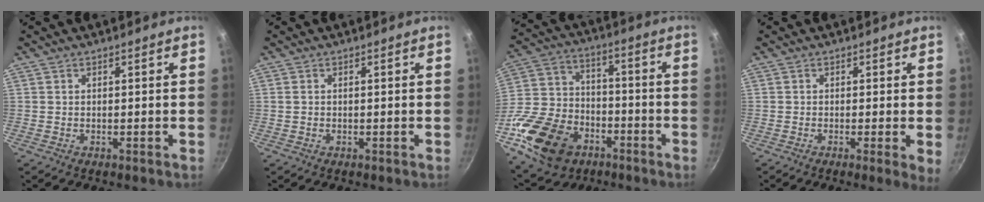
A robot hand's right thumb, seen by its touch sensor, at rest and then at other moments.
{"total": 0.6, "force": [0.0, 0.4, 0.3], "torque": [-0.008, 0.002, 0.002]}
{"total": 22.0, "force": [-10.1, 15.1, 12.3], "torque": [-0.249, 0.049, -0.177]}
{"total": 3.2, "force": [-0.4, 0.4, 3.2], "torque": [-0.054, -0.011, -0.011]}